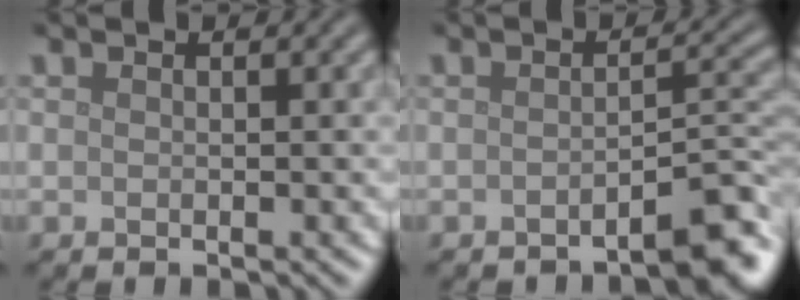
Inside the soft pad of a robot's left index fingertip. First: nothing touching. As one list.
[{"total": 3.5, "force": [-2.4, 0.6, 2.5], "torque": [-0.029, 0.014, -0.039]}]